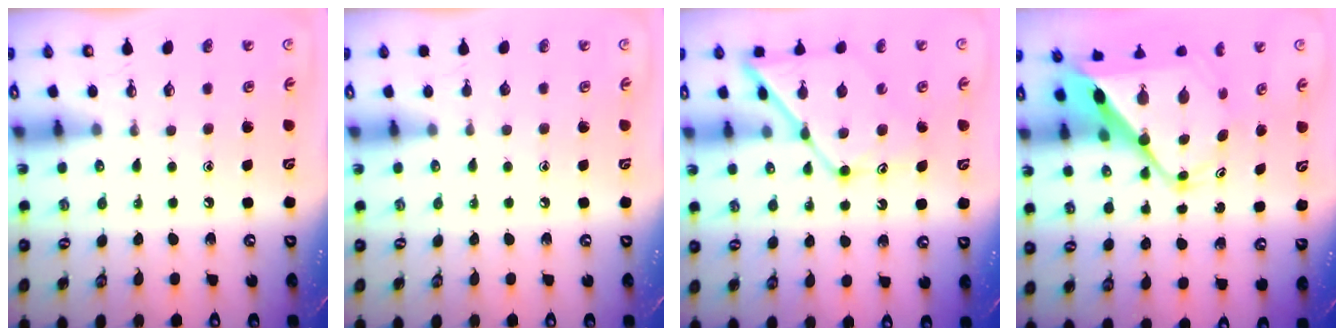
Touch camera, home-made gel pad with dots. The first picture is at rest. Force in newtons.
{"total": 0.0}
{"total": 13.8, "press": 13.8, "slide": 1.2}
{"total": 13.7, "press": 13.6, "slide": 1.1}